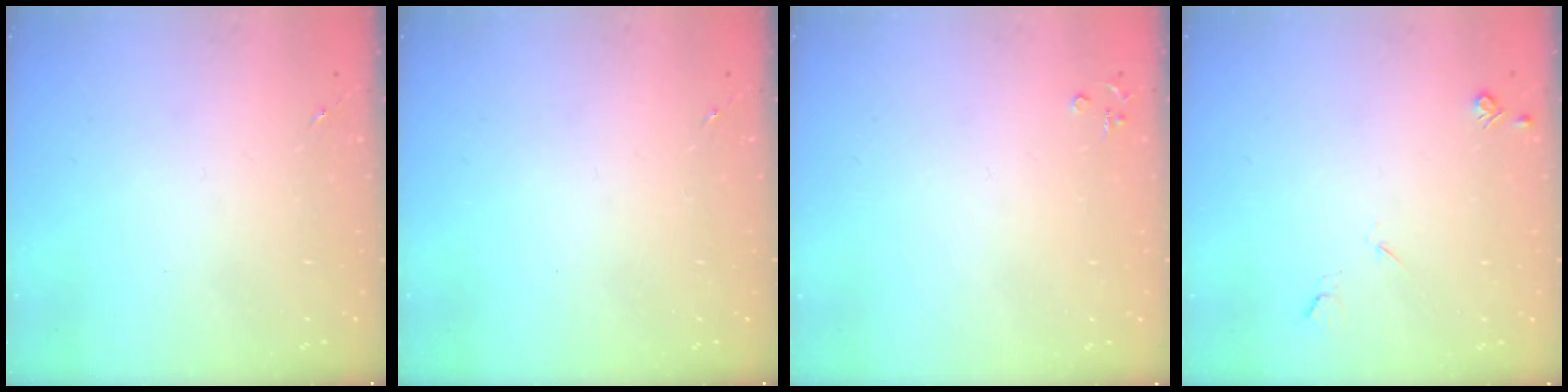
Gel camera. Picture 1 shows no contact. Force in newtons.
{"total": 0.0}
{"total": 3.3, "press": 3.3, "slide": 0.3}
{"total": 4.6, "press": 4.5, "slide": 0.7}